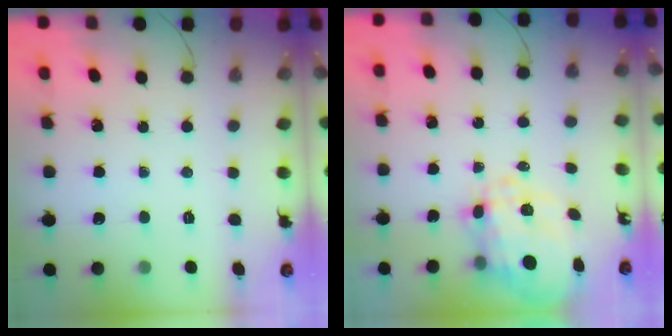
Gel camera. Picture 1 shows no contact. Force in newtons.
{"total": 11.2, "press": 11.0, "slide": 1.9}